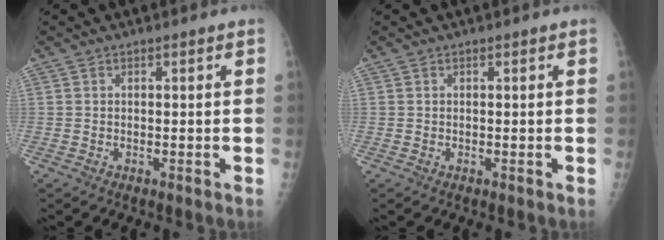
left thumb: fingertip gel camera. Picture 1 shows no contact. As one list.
[{"total": 0.0}]